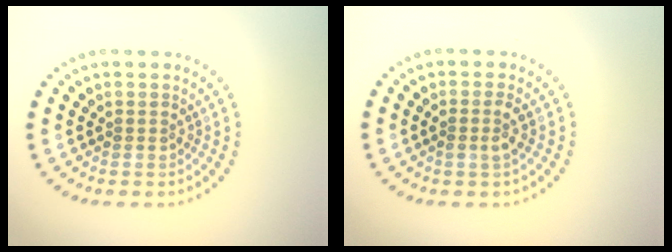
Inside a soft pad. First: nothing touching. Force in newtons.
{"total": 1.1, "press": 1.0, "slide": 0.5}